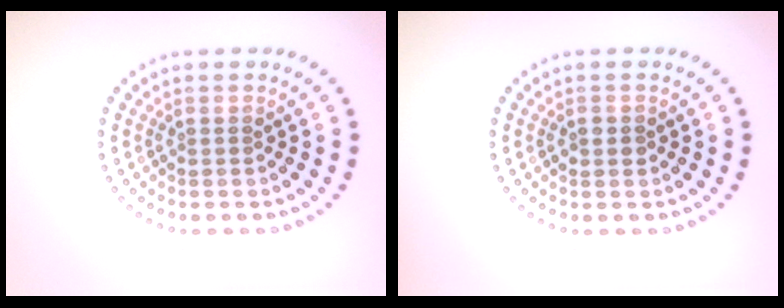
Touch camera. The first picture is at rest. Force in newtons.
{"total": 1.1, "press": 1.1, "slide": 0.2}